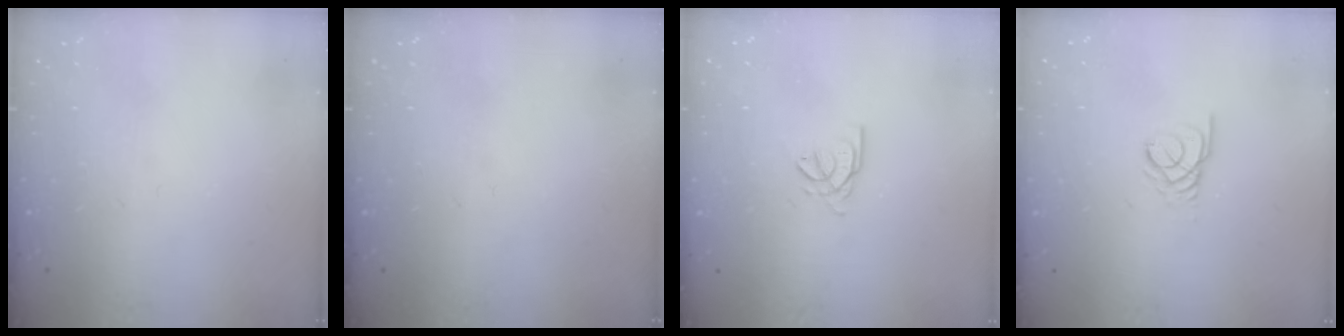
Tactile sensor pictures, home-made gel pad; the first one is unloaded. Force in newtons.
{"total": 0.0}
{"total": 2.6, "press": 2.6, "slide": 0.1}
{"total": 2.5, "press": 2.5, "slide": 0.2}